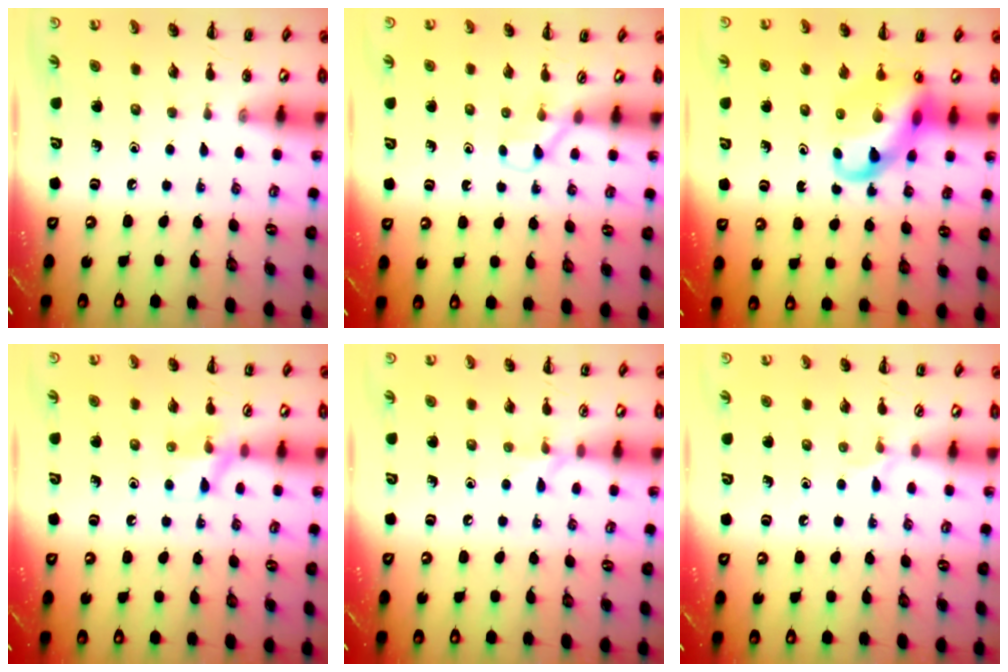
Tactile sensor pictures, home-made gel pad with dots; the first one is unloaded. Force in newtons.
{"total": 2.8, "press": 2.6, "slide": 1.0}
{"total": 10.8, "press": 10.4, "slide": 2.9}
{"total": 7.9, "press": 7.9, "slide": 0.7}
{"total": 4.6, "press": 4.4, "slide": 1.1}
{"total": 5.2, "press": 4.9, "slide": 1.8}